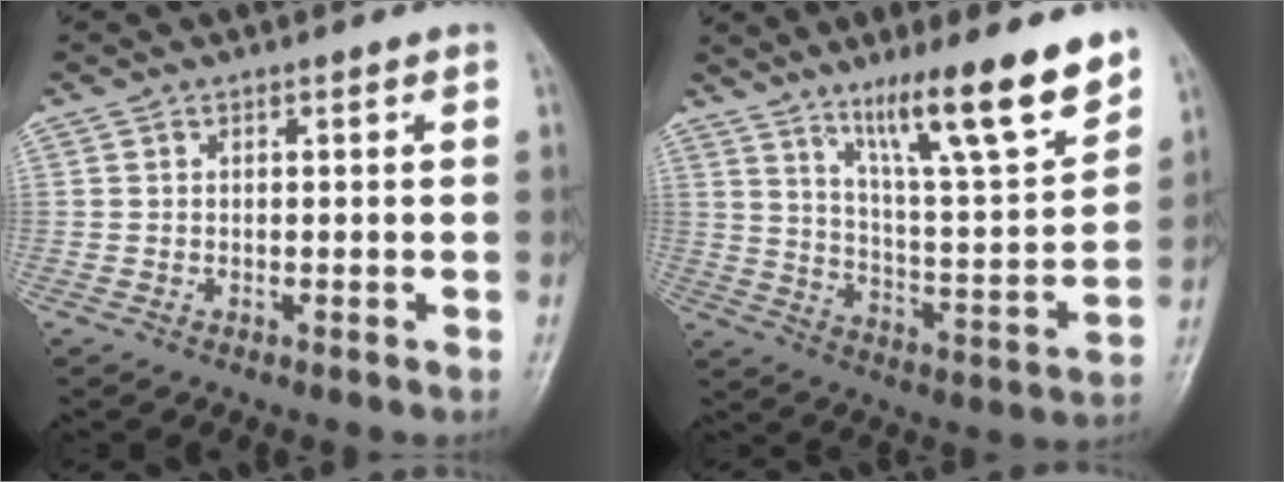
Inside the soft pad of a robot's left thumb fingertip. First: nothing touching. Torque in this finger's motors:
{"motor_torque": [1.69, 1.51, 1.43, -1.34, 0.23]}